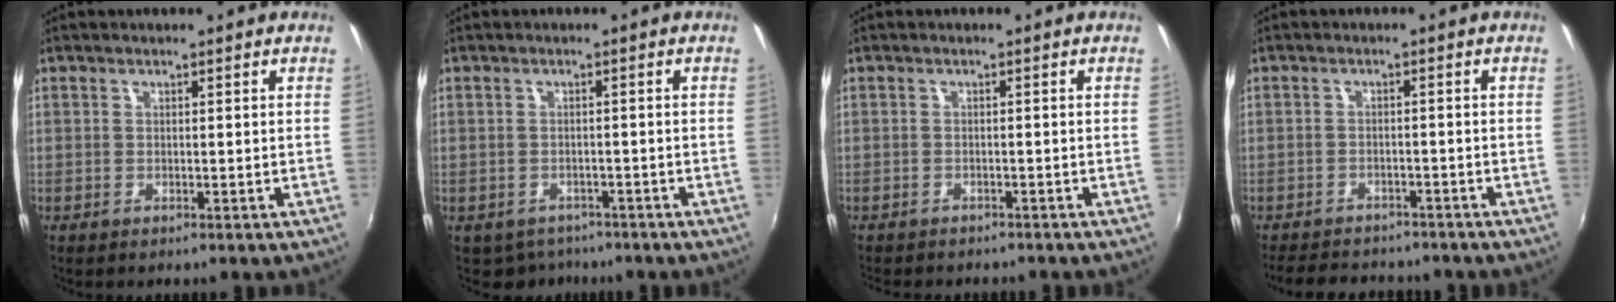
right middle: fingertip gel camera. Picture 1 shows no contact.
{"total": 4.1, "force": [-3.2, 2.6, 0.5], "torque": [-0.021, -0.010, -0.045]}
{"total": 3.9, "force": [-3.5, 1.1, 1.2], "torque": [-0.032, -0.015, -0.053]}
{"total": 9.7, "force": [-8.5, 3.7, 3.1], "torque": [-0.080, -0.003, -0.124]}